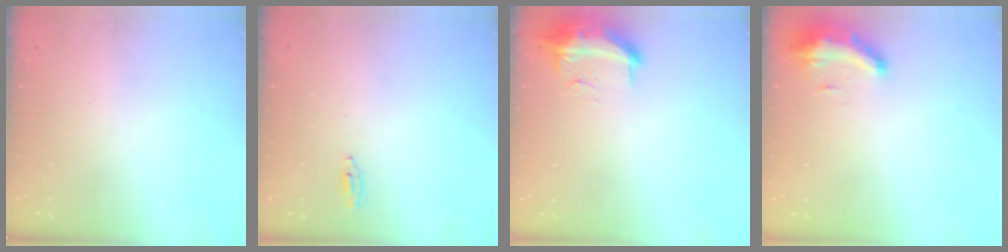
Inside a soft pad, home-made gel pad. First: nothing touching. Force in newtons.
{"total": 2.0, "press": 2.0, "slide": 0.2}
{"total": 19.1, "press": 13.0, "slide": 14.0}
{"total": 9.2, "press": 9.1, "slide": 0.5}